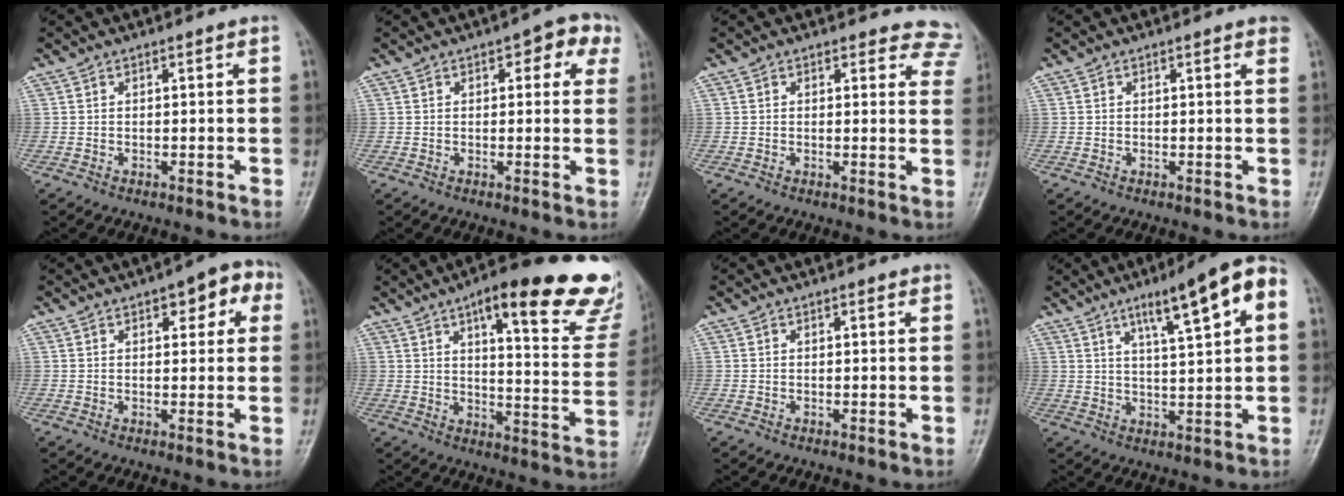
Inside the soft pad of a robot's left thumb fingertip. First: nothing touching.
{"total": 5.8, "force": [2.6, 2.9, 4.4], "torque": [-0.018, 0.000, 0.019]}
{"total": 7.1, "force": [6.5, 3.0, 0.0], "torque": [0.057, -0.031, 0.034]}
{"total": 1.6, "force": [1.1, 0.4, 1.0], "torque": [-0.009, 0.001, 0.009]}
{"total": 6.8, "force": [3.0, 3.3, 5.1], "torque": [-0.032, 0.001, 0.028]}
{"total": 25.4, "force": [15.7, 6.6, 18.8], "torque": [-0.211, -0.058, 0.198]}
{"total": 0.8, "force": [0.6, 0.2, 0.4], "torque": [-0.007, -0.002, 0.006]}
{"total": 12.4, "force": [5.2, 2.2, 11.1], "torque": [-0.157, 0.000, 0.075]}